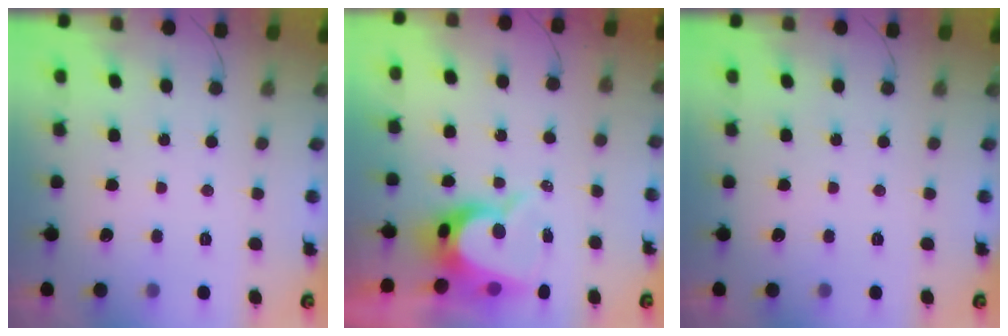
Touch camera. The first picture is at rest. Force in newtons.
{"total": 9.9, "press": 9.9, "slide": 0.8}
{"total": 0.0}